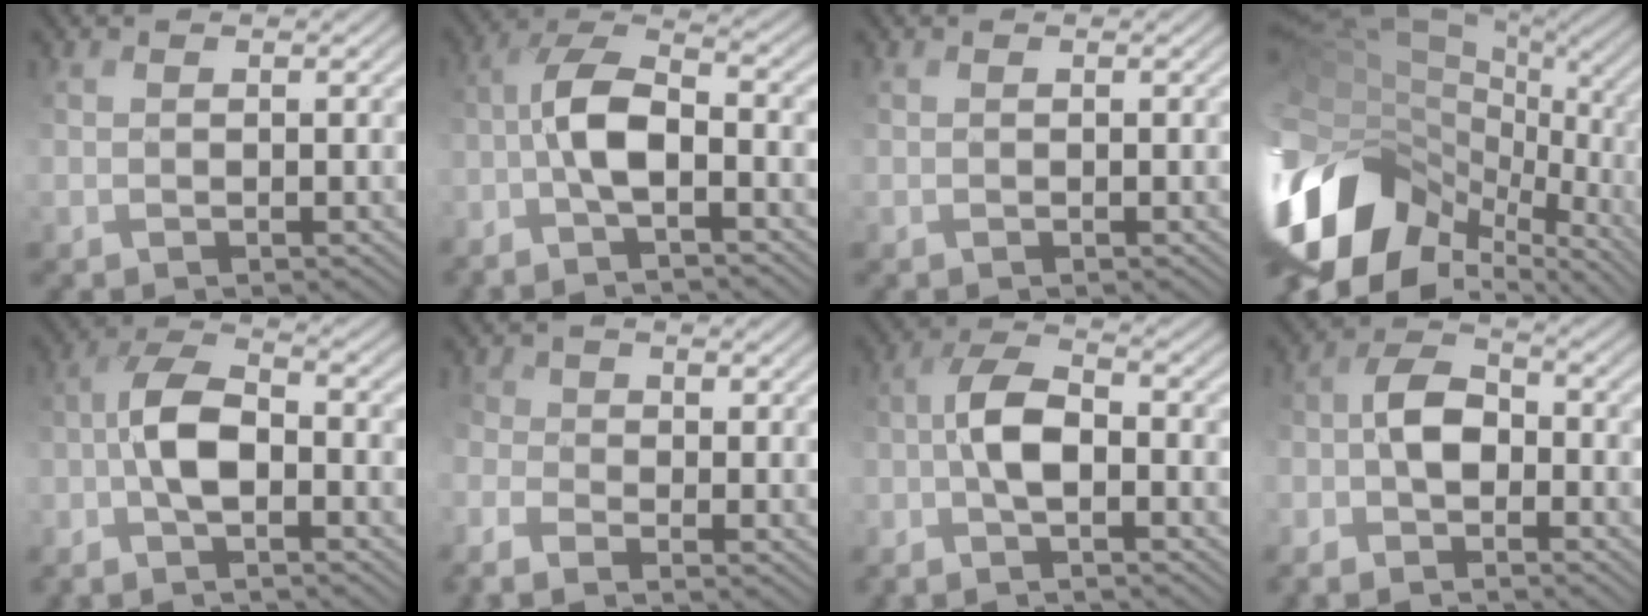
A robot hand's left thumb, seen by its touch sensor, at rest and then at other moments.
{"total": 6.9, "force": [-2.7, 2.2, 5.9], "torque": [-0.116, 0.011, -0.068]}
{"total": 0.0}
{"total": 17.3, "force": [-5.0, 10.8, 12.6], "torque": [-0.300, 0.005, -0.084]}
{"total": 6.6, "force": [-2.4, 2.6, 5.6], "torque": [-0.110, 0.014, -0.061]}
{"total": 4.1, "force": [-2.8, 2.0, 2.2], "torque": [-0.061, -0.012, -0.067]}
{"total": 5.9, "force": [-2.1, 2.2, 5.1], "torque": [-0.101, 0.011, -0.054]}
{"total": 5.7, "force": [-3.1, 3.0, 3.7], "torque": [-0.080, 0.004, -0.073]}